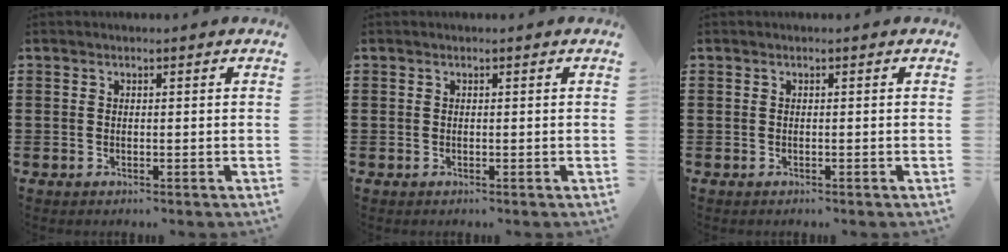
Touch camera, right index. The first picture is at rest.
{"total": 0.0}
{"total": 0.0}